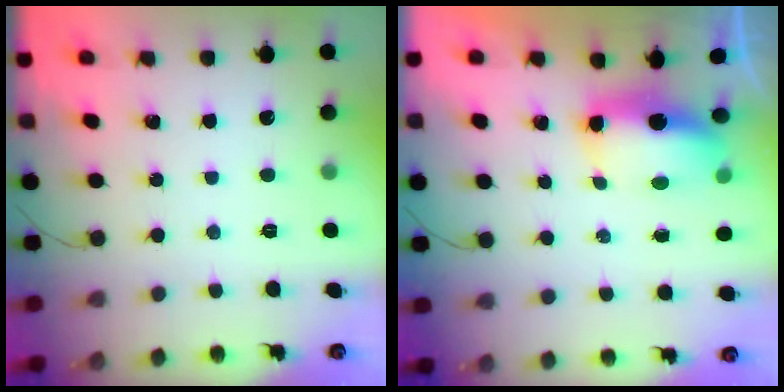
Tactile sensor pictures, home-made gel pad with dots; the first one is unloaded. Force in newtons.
{"total": 9.1, "press": 8.0, "slide": 4.3}